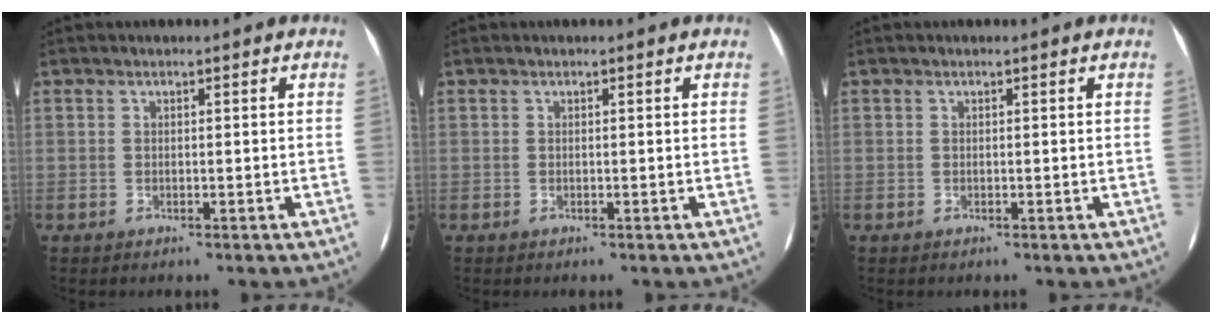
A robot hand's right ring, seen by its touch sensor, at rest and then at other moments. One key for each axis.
{"total": 0.0}
{"total": 0.0}